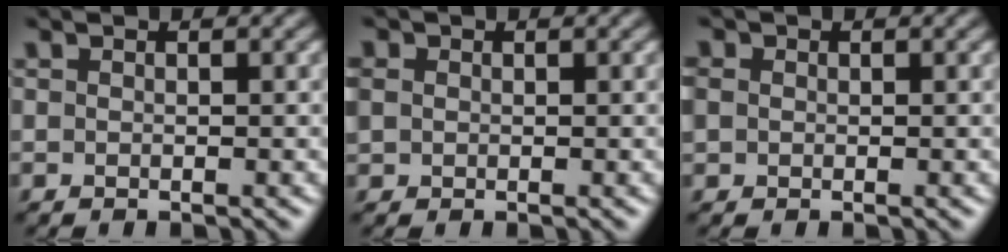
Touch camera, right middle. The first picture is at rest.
{"total": 2.4, "force": [0.5, 2.0, 1.2], "torque": [-0.042, 0.004, 0.009]}
{"total": 2.1, "force": [0.3, 1.8, 1.1], "torque": [-0.035, 0.003, 0.004]}